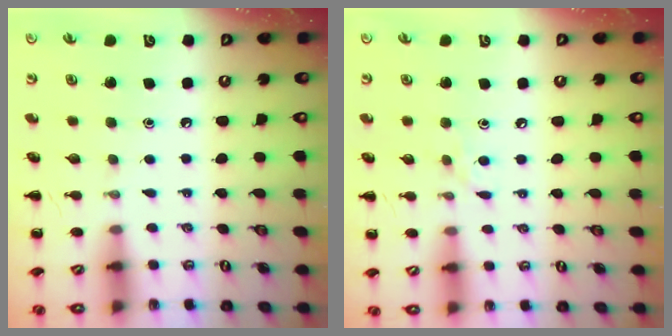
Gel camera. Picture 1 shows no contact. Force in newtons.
{"total": 5.8, "press": 5.6, "slide": 1.3}